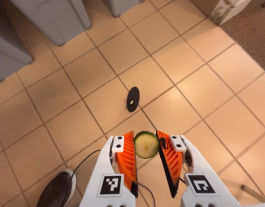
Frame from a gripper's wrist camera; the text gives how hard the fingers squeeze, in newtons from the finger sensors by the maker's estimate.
{"total": 5.4, "left": 4.9, "right": 6.0}